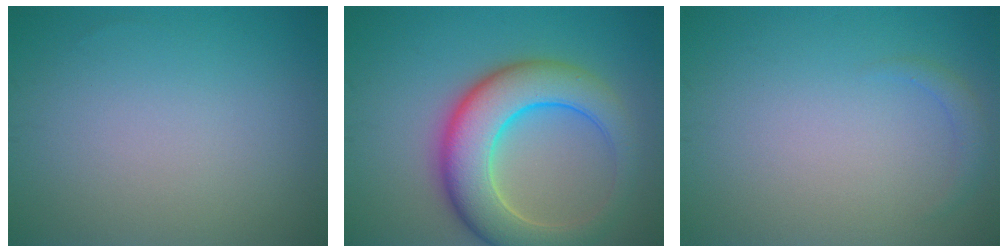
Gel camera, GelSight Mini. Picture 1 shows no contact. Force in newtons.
{"total": 9.1, "press": 9.1, "slide": 0.2}
{"total": 1.1, "press": 1.1, "slide": 0.1}